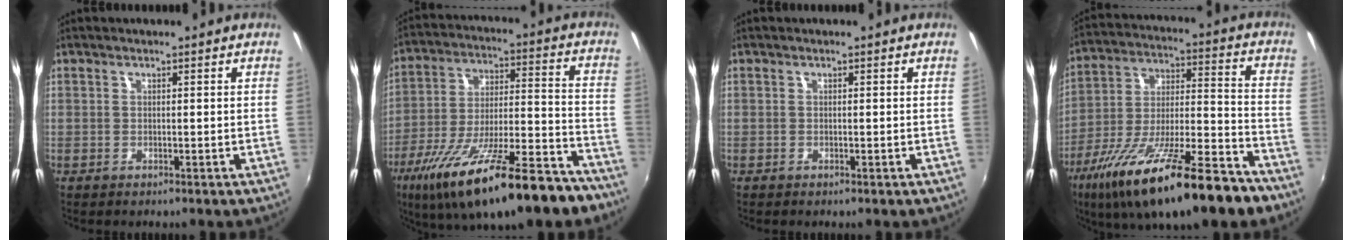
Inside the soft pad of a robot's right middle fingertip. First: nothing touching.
{"total": 27.0, "force": [-18.7, 6.5, 18.3], "torque": [-0.312, -0.055, -0.285]}
{"total": 0.0}
{"total": 26.1, "force": [-16.8, 6.0, 19.1], "torque": [-0.325, -0.047, -0.271]}